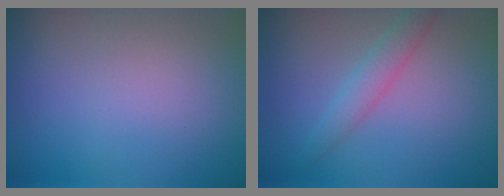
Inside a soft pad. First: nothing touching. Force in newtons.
{"total": 2.2, "press": 2.2, "slide": 0.0}